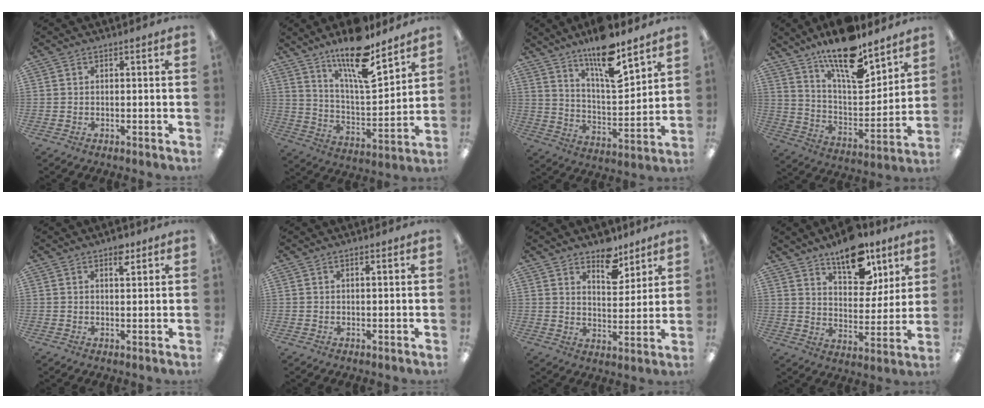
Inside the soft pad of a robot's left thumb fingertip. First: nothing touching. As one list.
[{"total": 16.6, "force": [12.6, 4.3, 9.9], "torque": [-0.171, -0.081, 0.210]}, {"total": 15.0, "force": [11.4, 4.0, 9.0], "torque": [-0.148, -0.074, 0.190]}, {"total": 17.3, "force": [13.3, 5.6, 9.5], "torque": [-0.164, -0.088, 0.228]}, {"total": 4.2, "force": [2.8, 1.7, 2.7], "torque": [-0.027, -0.011, 0.042]}, {"total": 0.8, "force": [0.6, 0.2, 0.5], "torque": [-0.012, 0.001, 0.010]}, {"total": 9.0, "force": [7.1, 4.4, 3.5], "torque": [-0.027, -0.050, 0.122]}, {"total": 14.9, "force": [10.8, 7.3, 7.2], "torque": [-0.095, -0.061, 0.189]}]